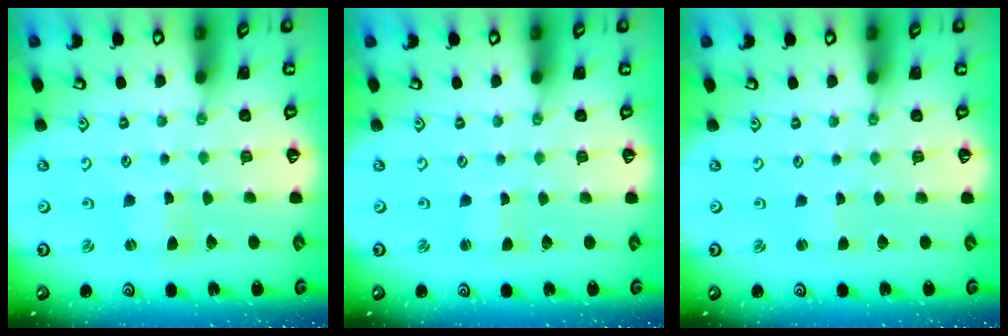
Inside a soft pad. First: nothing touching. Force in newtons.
{"total": 0.7, "press": 0.7, "slide": 0.0}
{"total": 1.1, "press": 1.1, "slide": 0.2}